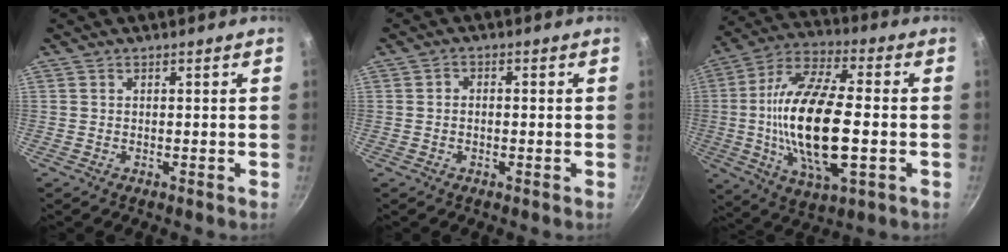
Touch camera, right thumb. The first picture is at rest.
{"total": 1.3, "force": [-0.3, 1.0, 0.8], "torque": [-0.006, 0.004, -0.008]}
{"total": 22.5, "force": [-2.0, 9.1, 20.4], "torque": [-0.396, 0.010, -0.032]}